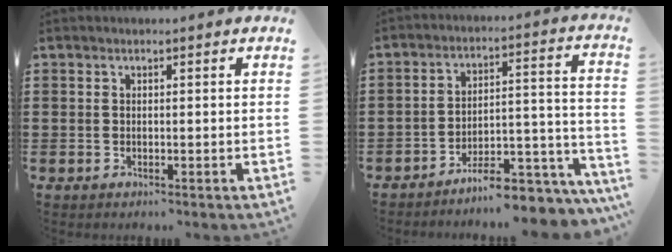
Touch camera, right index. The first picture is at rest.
{"total": 8.1, "force": [-7.3, 1.5, 3.0], "torque": [-0.035, 0.019, -0.138]}